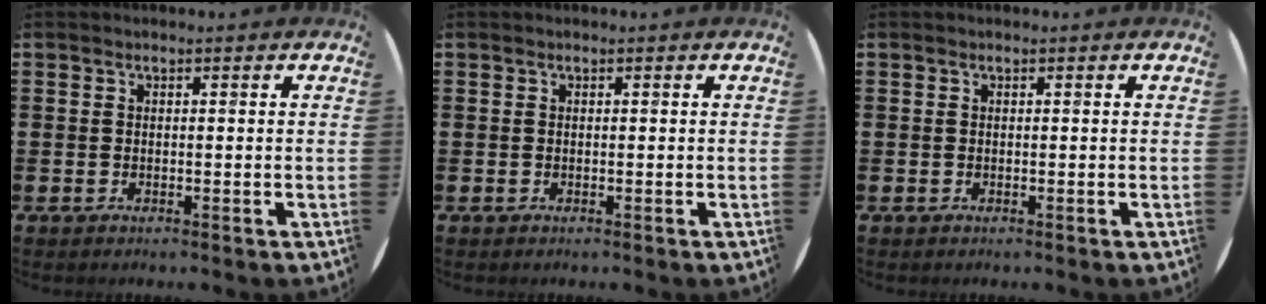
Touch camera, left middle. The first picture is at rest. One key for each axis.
{"total": 0.0}
{"total": 0.0}